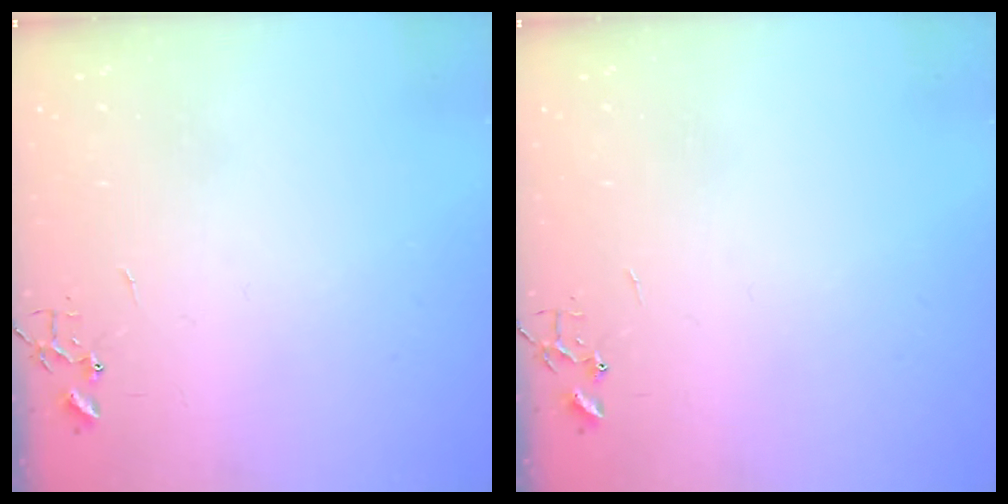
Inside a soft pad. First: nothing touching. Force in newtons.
{"total": 0.0}